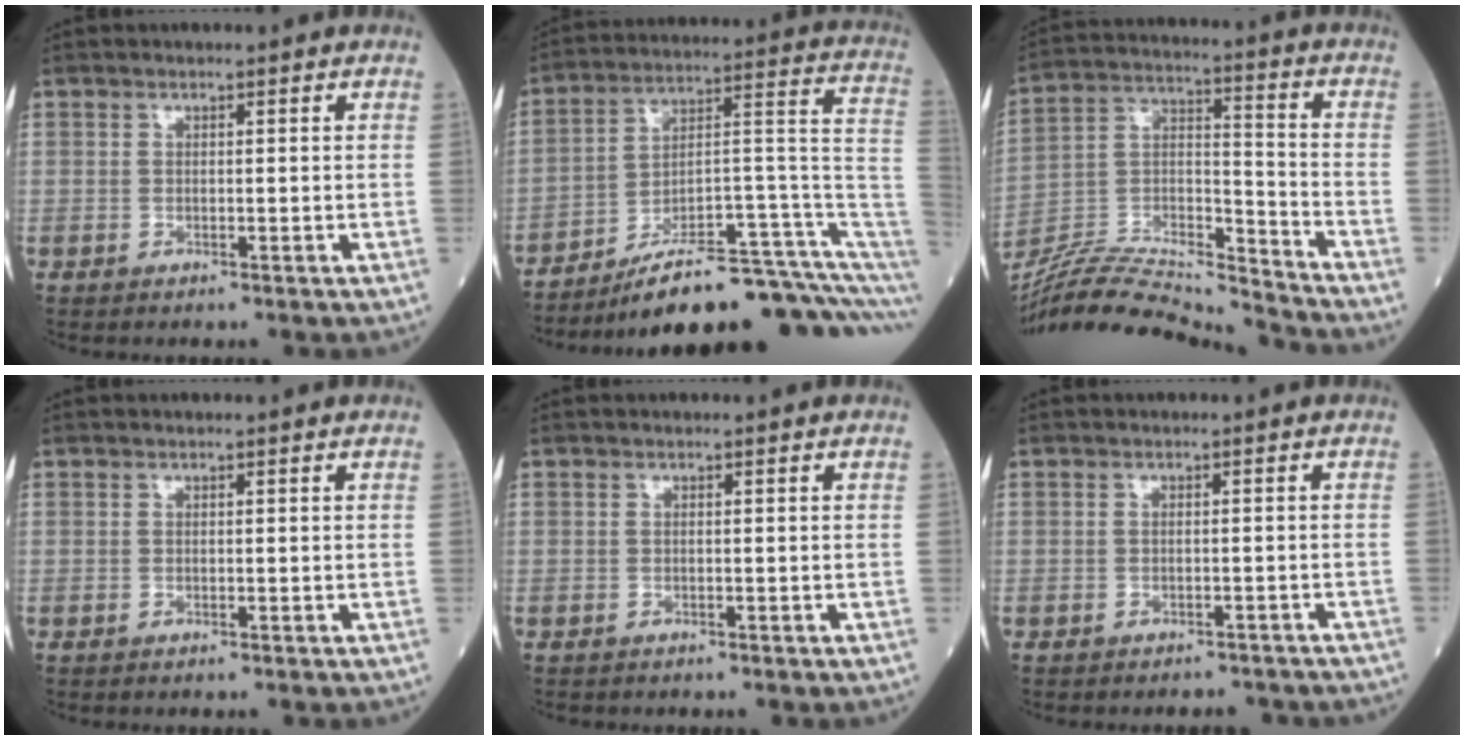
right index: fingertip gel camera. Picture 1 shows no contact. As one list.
[{"total": 19.8, "force": [-13.8, 1.8, 14.1], "torque": [-0.136, 0.056, -0.214]}, {"total": 20.8, "force": [-19.9, 0.2, 5.9], "torque": [-0.122, 0.011, -0.343]}, {"total": 0.0}, {"total": 0.5, "force": [-0.4, 0.3, -0.1], "torque": [-0.004, 0.003, -0.009]}, {"total": 4.2, "force": [-3.8, 1.6, 0.6], "torque": [0.000, 0.001, -0.043]}]